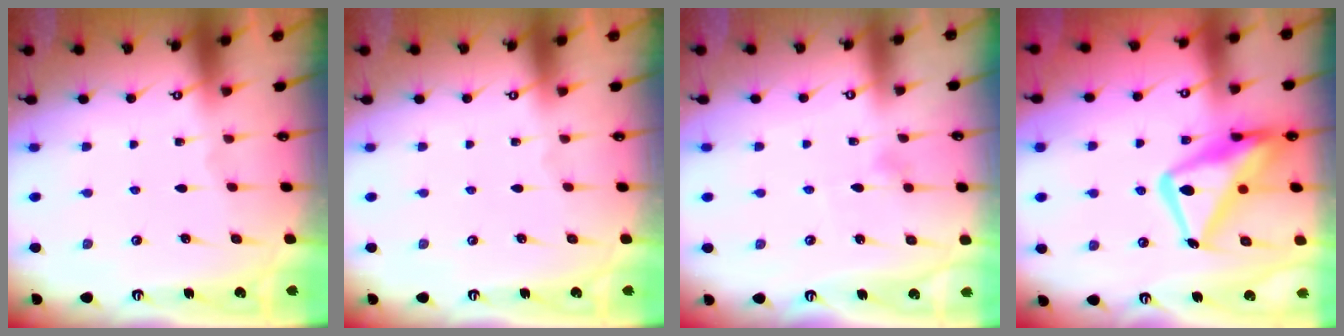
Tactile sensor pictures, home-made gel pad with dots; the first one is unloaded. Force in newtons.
{"total": 0.0}
{"total": 4.2, "press": 4.2, "slide": 0.3}
{"total": 18.2, "press": 18.1, "slide": 1.8}